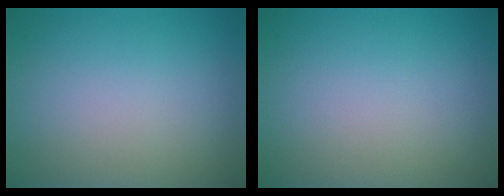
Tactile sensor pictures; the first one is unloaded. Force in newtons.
{"total": 0.0}